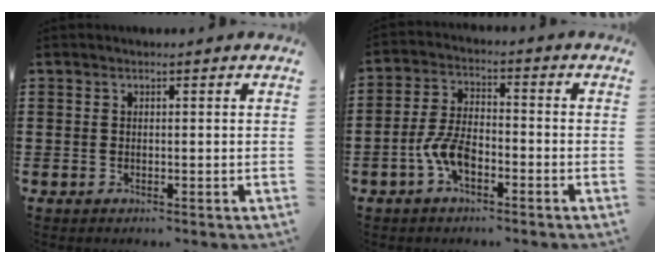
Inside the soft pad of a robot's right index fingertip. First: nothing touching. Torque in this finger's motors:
{"motor_torque": [1.07, 1.07, 0.46, 0.18]}